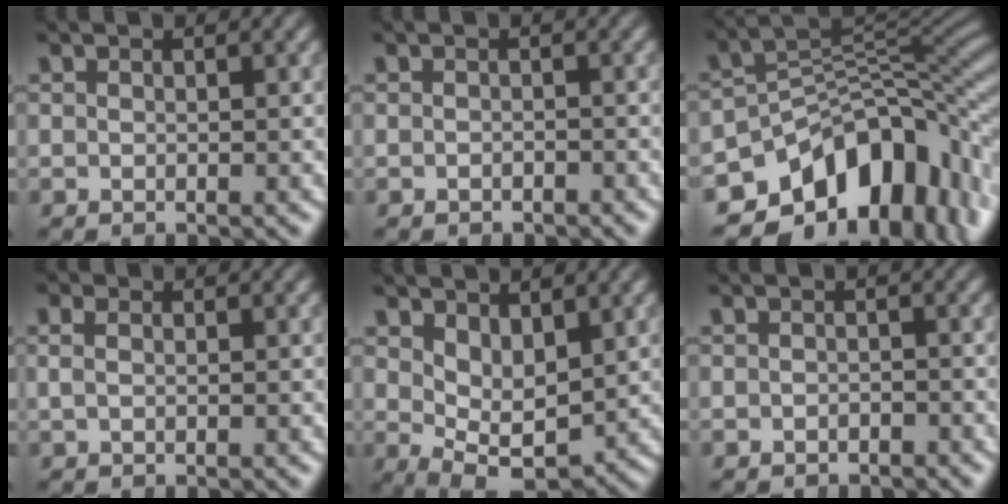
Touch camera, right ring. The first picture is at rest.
{"total": 0.7, "force": [-0.7, 0.0, -0.2], "torque": [0.007, -0.005, -0.009]}
{"total": 16.9, "force": [-7.1, 10.3, 11.4], "torque": [-0.154, -0.030, -0.091]}
{"total": 0.8, "force": [0.3, 0.3, 0.7], "torque": [-0.013, 0.002, 0.007]}
{"total": 4.6, "force": [0.3, 2.8, 3.7], "torque": [-0.056, -0.028, 0.014]}
{"total": 1.0, "force": [-1.0, 0.0, -0.2], "torque": [0.011, -0.004, -0.014]}